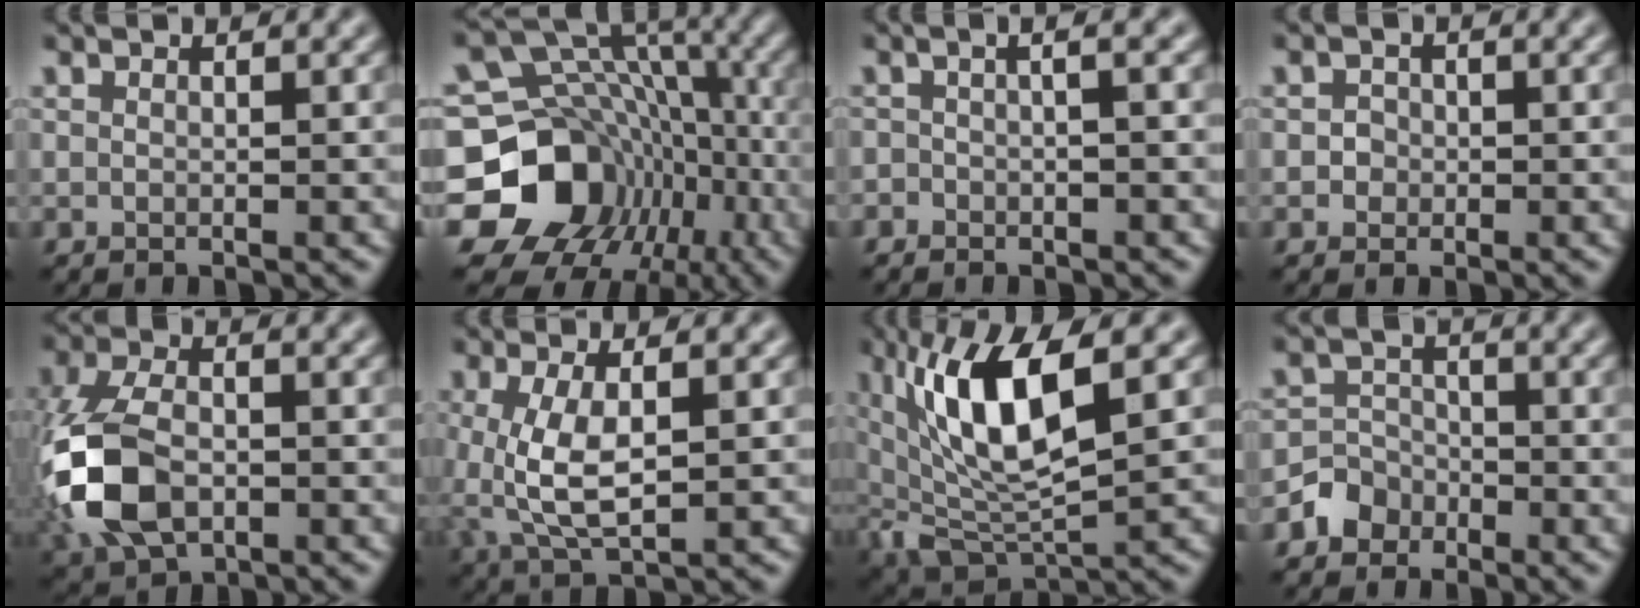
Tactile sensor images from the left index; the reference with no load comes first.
{"total": 17.1, "force": [-4.6, 14.6, 7.6], "torque": [-0.147, -0.004, -0.078]}
{"total": 1.6, "force": [-0.5, 0.5, 1.5], "torque": [-0.017, -0.009, -0.010]}
{"total": 1.0, "force": [-0.1, 0.9, 0.2], "torque": [0.006, -0.001, -0.004]}
{"total": 8.8, "force": [-2.1, 5.4, 6.6], "torque": [-0.162, -0.011, -0.049]}
{"total": 5.1, "force": [0.2, 2.0, 4.7], "torque": [-0.113, -0.003, 0.005]}
{"total": 9.6, "force": [2.7, 3.3, 8.6], "torque": [-0.168, -0.007, 0.051]}
{"total": 2.5, "force": [-1.6, 2.0, 0.3], "torque": [0.006, 0.009, -0.036]}